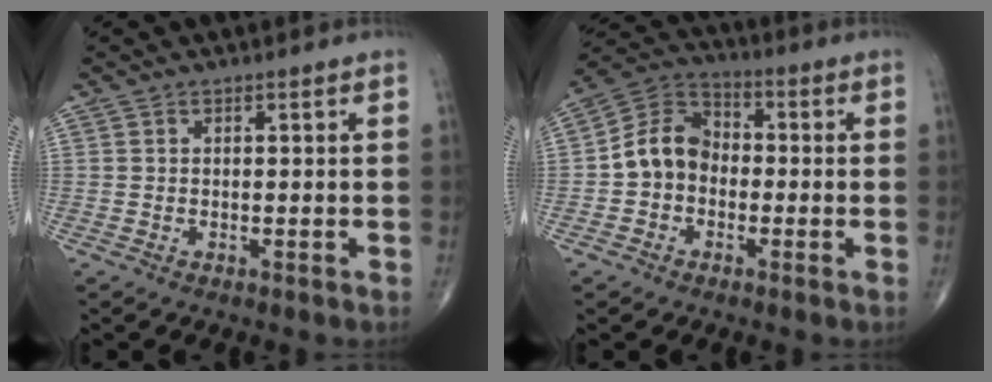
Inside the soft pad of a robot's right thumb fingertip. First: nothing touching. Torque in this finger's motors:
{"motor_torque": [0.10, 0.09, 0.18, -0.18, 0.08]}